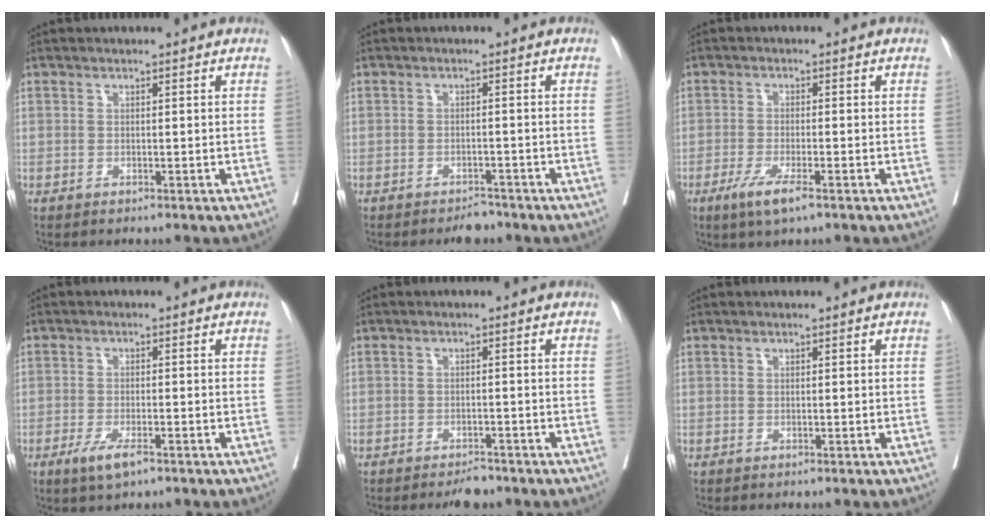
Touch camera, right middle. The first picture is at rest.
{"total": 2.4, "force": [-2.2, 0.8, 0.8], "torque": [-0.016, -0.002, -0.032]}
{"total": 4.7, "force": [-2.8, 0.5, 3.8], "torque": [-0.078, -0.012, -0.049]}
{"total": 4.1, "force": [-2.4, 1.0, 3.1], "torque": [-0.065, -0.006, -0.040]}
{"total": 2.7, "force": [-2.4, 0.7, 1.1], "torque": [-0.020, -0.003, -0.035]}
{"total": 0.0}